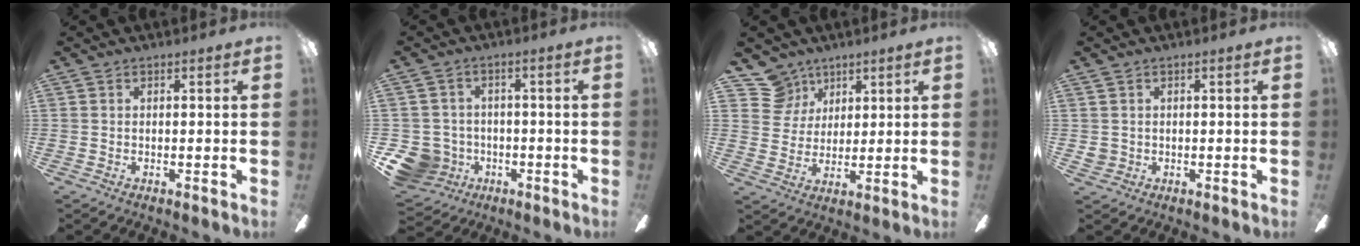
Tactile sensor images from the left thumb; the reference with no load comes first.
{"total": 7.6, "force": [-2.8, 6.9, 1.6], "torque": [-0.066, 0.022, -0.047]}
{"total": 10.3, "force": [6.8, 7.6, 1.4], "torque": [-0.039, -0.035, 0.136]}
{"total": 2.1, "force": [0.5, 2.0, 0.5], "torque": [-0.012, 0.004, 0.008]}